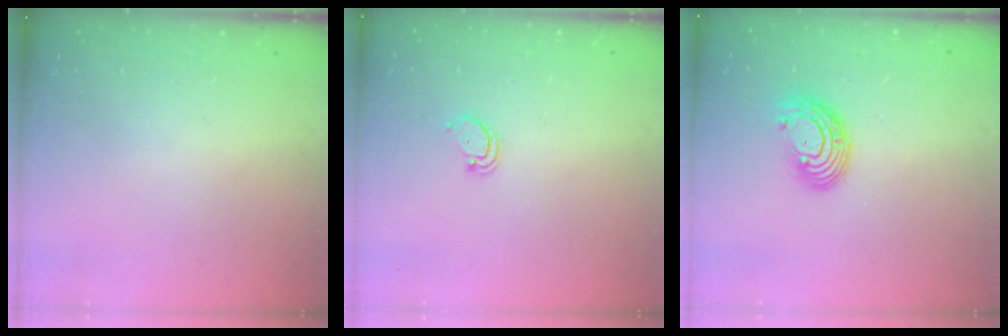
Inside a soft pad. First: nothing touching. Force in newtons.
{"total": 2.1, "press": 2.1, "slide": 0.2}
{"total": 9.0, "press": 8.8, "slide": 1.7}